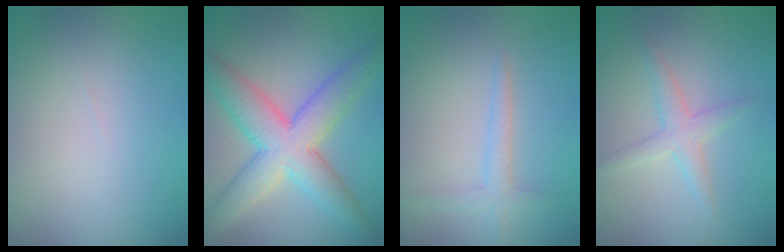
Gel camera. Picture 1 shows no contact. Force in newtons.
{"total": 7.2, "press": 7.2, "slide": 0.1}
{"total": 1.7, "press": 1.7, "slide": 0.1}
{"total": 2.1, "press": 2.1, "slide": 0.0}